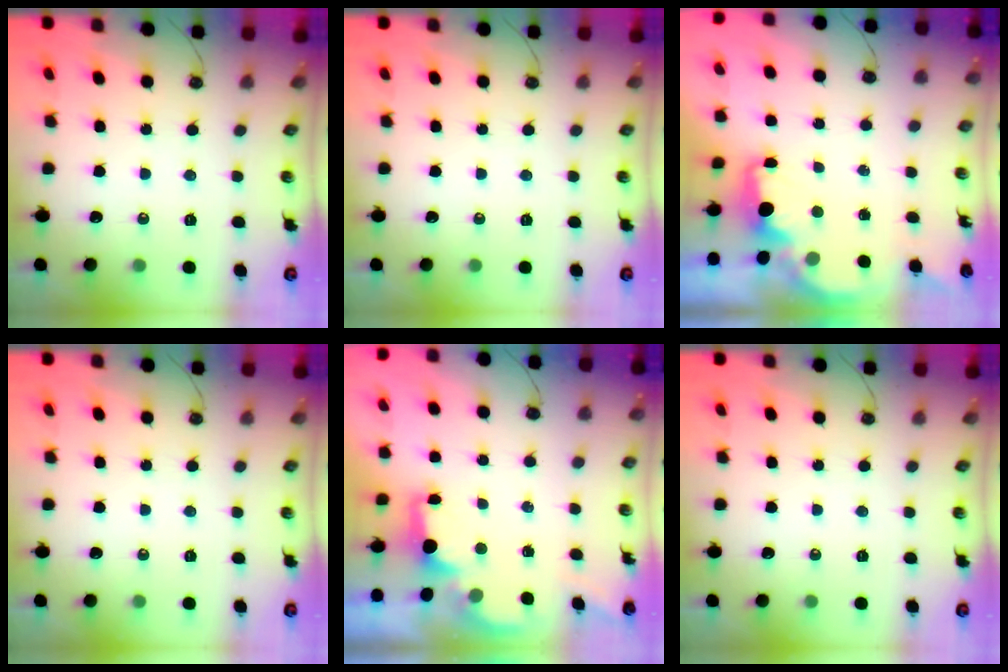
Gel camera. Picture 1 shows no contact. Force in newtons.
{"total": 0.0}
{"total": 2.0, "press": 1.9, "slide": 0.6}
{"total": 0.0}
{"total": 2.0, "press": 1.9, "slide": 0.8}
{"total": 0.0}